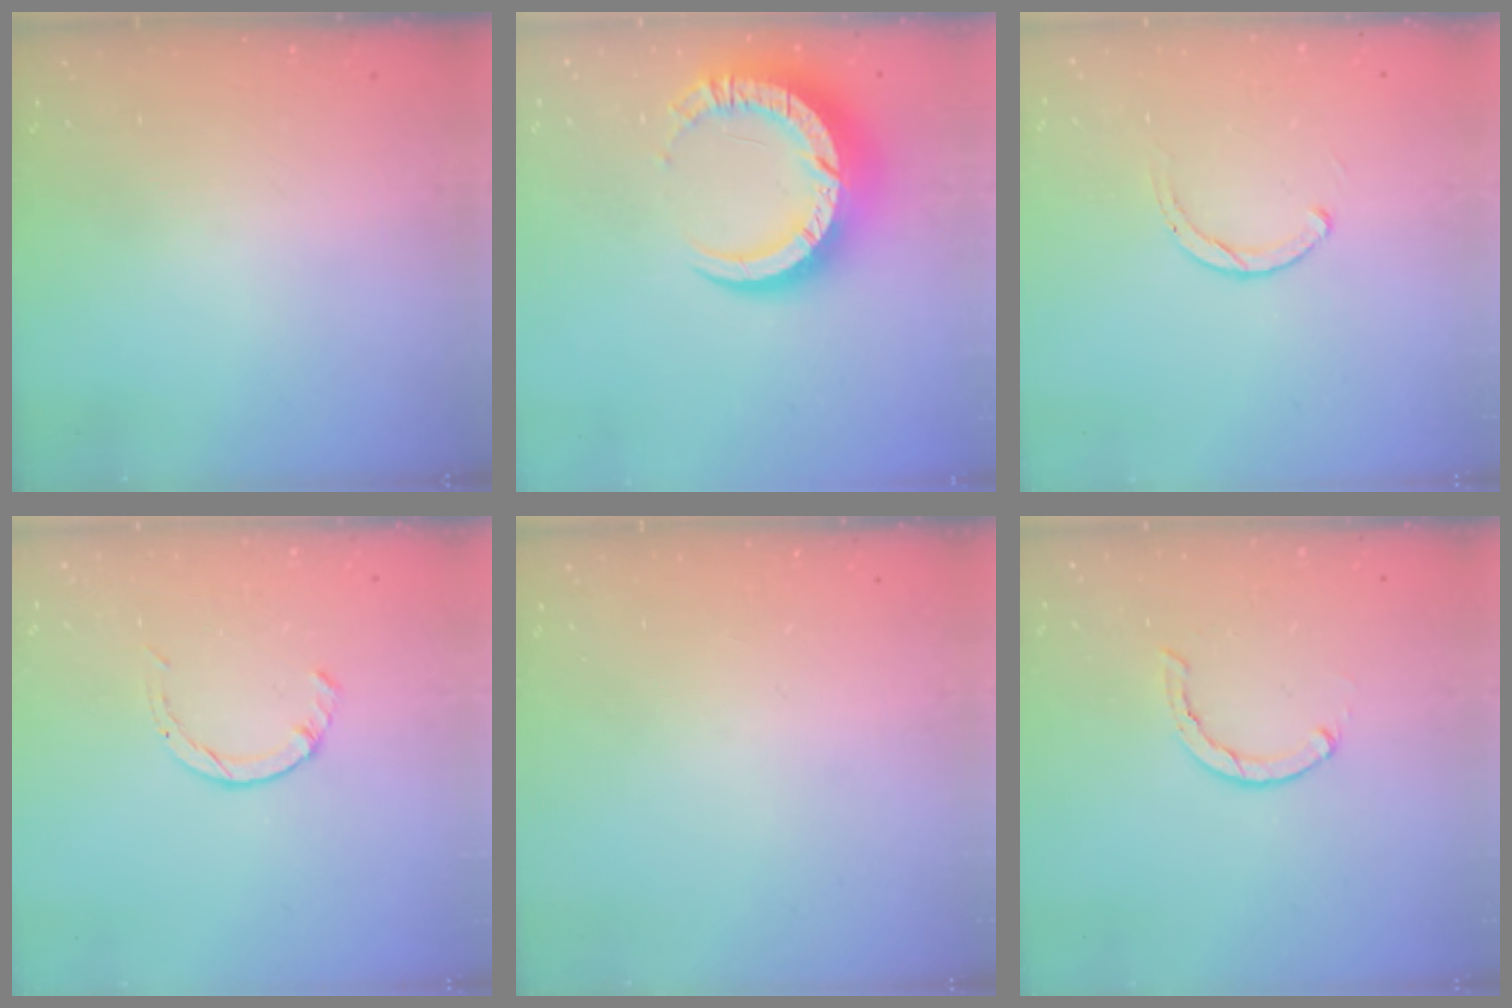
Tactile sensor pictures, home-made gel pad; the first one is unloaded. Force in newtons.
{"total": 13.7, "press": 13.6, "slide": 1.2}
{"total": 1.9, "press": 1.9, "slide": 0.2}
{"total": 1.7, "press": 1.7, "slide": 0.2}
{"total": 0.0}
{"total": 1.5, "press": 1.5, "slide": 0.2}